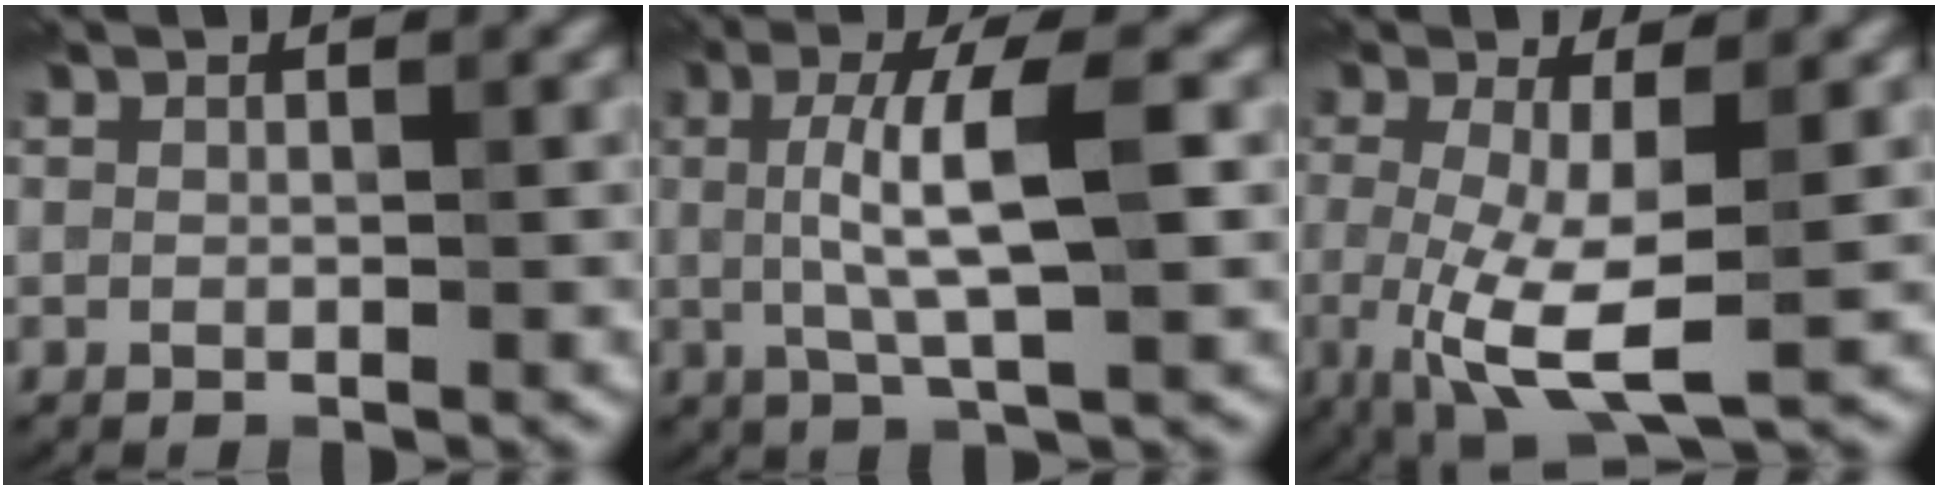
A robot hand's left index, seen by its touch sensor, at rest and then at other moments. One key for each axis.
{"total": 6.1, "fx": 0.6, "fy": 1.3, "fz": 5.9, "tx": -0.113, "ty": 0.005, "tz": 0.007}
{"total": 5.7, "fx": -0.8, "fy": 1.6, "fz": 5.4, "tx": -0.114, "ty": -0.020, "tz": -0.011}